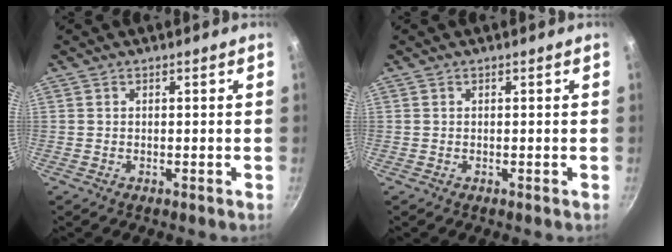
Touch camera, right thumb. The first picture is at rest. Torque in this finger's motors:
{"motor_torque": [0.00, 0.00, 0.01, -0.01, 0.04]}